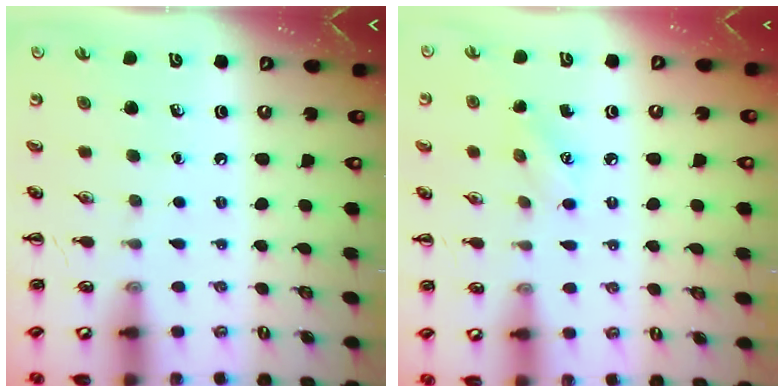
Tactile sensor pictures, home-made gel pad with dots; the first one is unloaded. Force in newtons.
{"total": 5.1, "press": 4.9, "slide": 1.4}